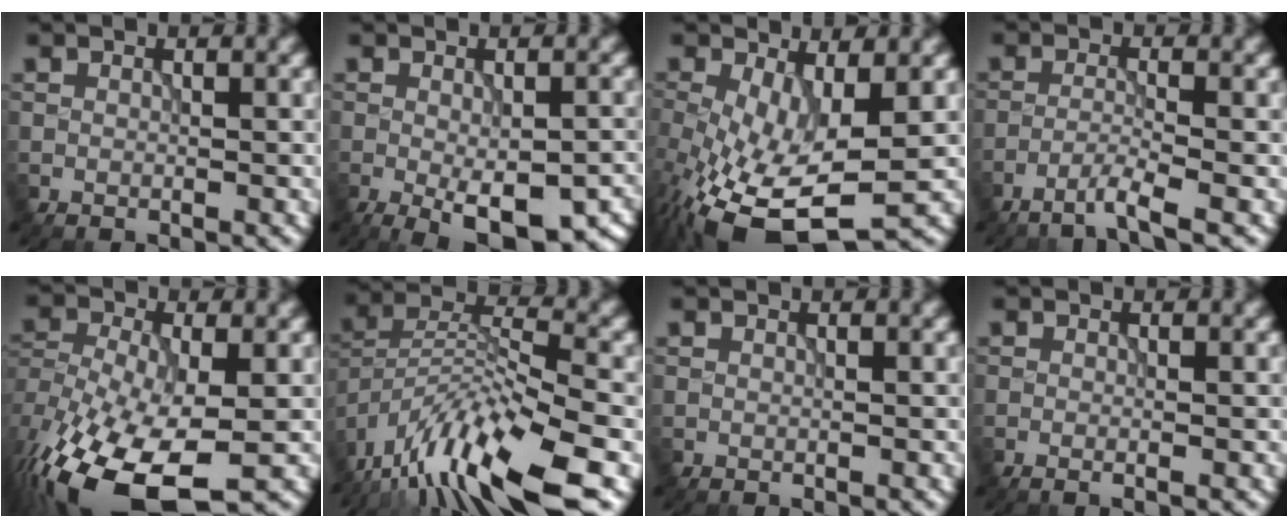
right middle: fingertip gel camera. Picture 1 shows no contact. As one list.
[{"total": 8.7, "force": [-3.8, 3.4, 7.1], "torque": [-0.107, -0.030, -0.034]}, {"total": 10.5, "force": [-2.8, 4.3, 9.2], "torque": [-0.192, -0.030, -0.039]}, {"total": 2.8, "force": [-1.9, -0.1, 2.0], "torque": [-0.035, 0.003, -0.051]}, {"total": 14.5, "force": [-7.1, 7.4, 10.3], "torque": [-0.226, -0.030, -0.100]}, {"total": 13.4, "force": [-9.5, 3.1, 9.0], "torque": [-0.171, 0.002, -0.170]}, {"total": 0.0}, {"total": 0.8, "force": [-0.3, 0.1, 0.7], "torque": [-0.012, -0.004, -0.007]}]